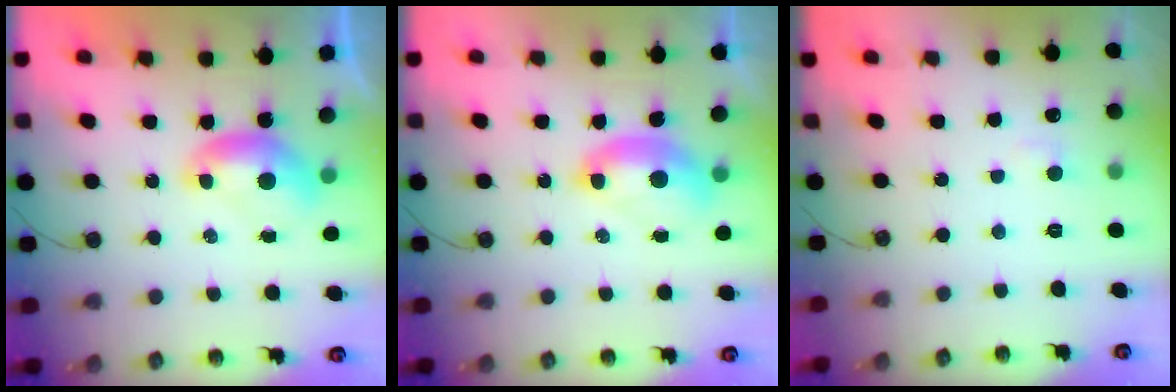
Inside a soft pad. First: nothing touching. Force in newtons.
{"total": 2.6, "press": 2.6, "slide": 0.6}
{"total": 2.0, "press": 1.9, "slide": 0.6}